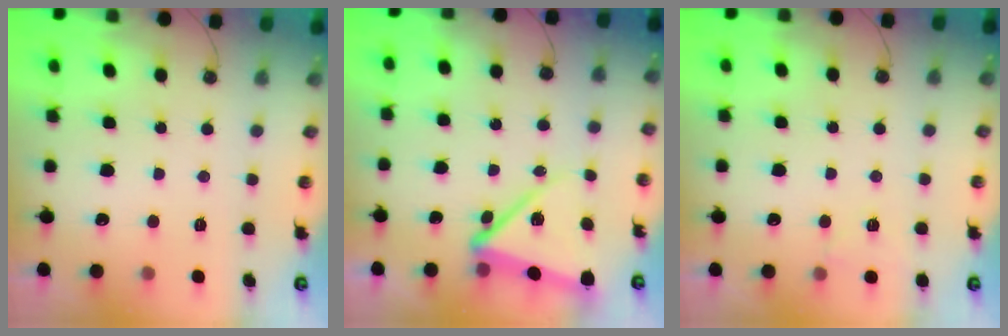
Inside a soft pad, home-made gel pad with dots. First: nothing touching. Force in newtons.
{"total": 10.7, "press": 10.5, "slide": 1.6}
{"total": 3.6, "press": 3.4, "slide": 1.1}